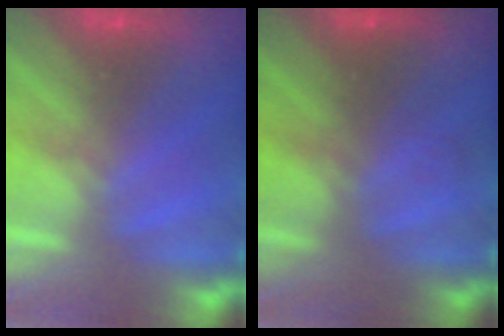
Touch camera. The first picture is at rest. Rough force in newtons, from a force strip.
{"total": 1.7}